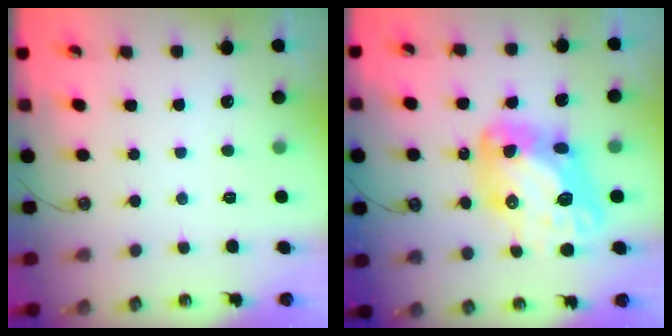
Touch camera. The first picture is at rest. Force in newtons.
{"total": 17.9, "press": 17.8, "slide": 1.9}